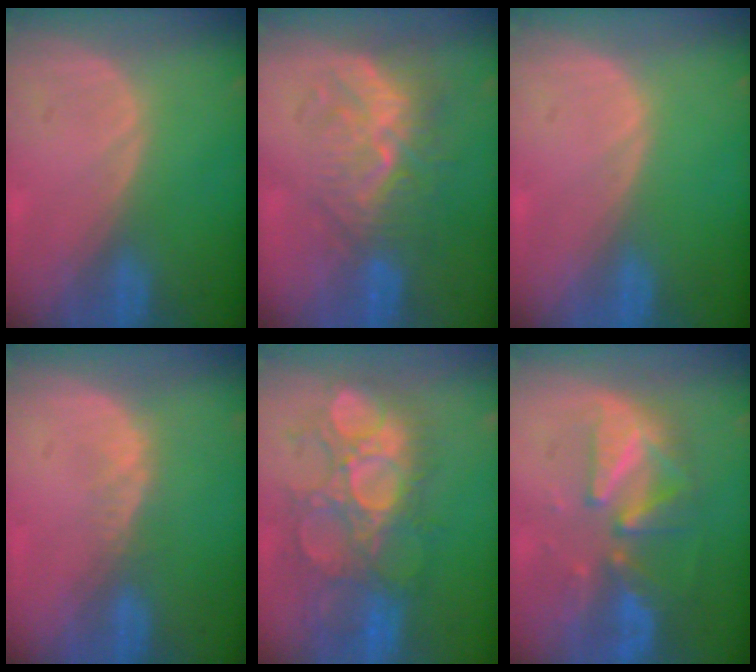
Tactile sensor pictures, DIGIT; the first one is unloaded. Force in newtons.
{"total": 9.6, "press": 8.5, "slide": 4.5}
{"total": 0.0}
{"total": 2.1, "press": 1.5, "slide": 1.4}
{"total": 10.8, "press": 10.5, "slide": 2.4}
{"total": 9.3, "press": 8.5, "slide": 3.7}